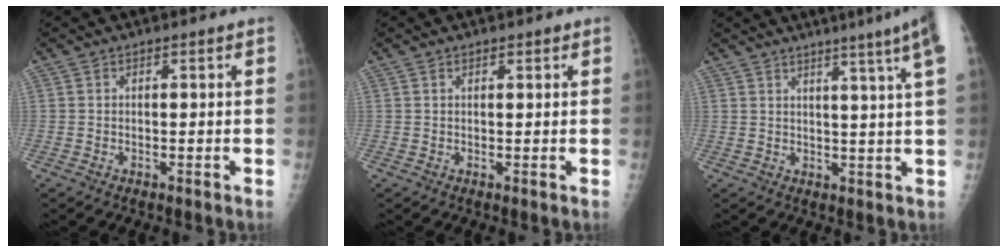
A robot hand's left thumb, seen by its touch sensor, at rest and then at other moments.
{"total": 0.8, "force": [0.6, 0.4, 0.3], "torque": [0.004, -0.005, 0.006]}
{"total": 10.8, "force": [7.0, -1.1, 8.2], "torque": [-0.107, -0.025, 0.073]}